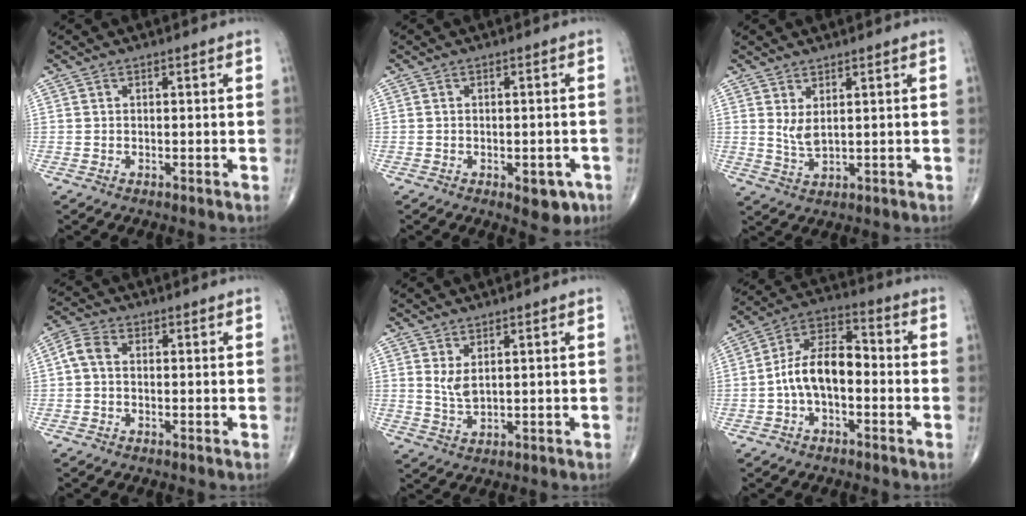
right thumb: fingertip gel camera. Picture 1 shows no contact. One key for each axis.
{"total": 5.0, "fx": -2.2, "fy": 2.5, "fz": 3.7, "tx": -0.024, "ty": 0.006, "tz": -0.020}
{"total": 3.4, "fx": 1.3, "fy": 1.1, "fz": 2.9, "tx": -0.056, "ty": -0.019, "tz": 0.032}
{"total": 3.7, "fx": 0.0, "fy": 2.5, "fz": 2.8, "tx": -0.059, "ty": 0.011, "tz": -0.008}
{"total": 3.1, "fx": 1.3, "fy": 1.1, "fz": 2.6, "tx": -0.051, "ty": -0.015, "tz": 0.031}
{"total": 10.7, "fx": -2.0, "fy": 5.8, "fz": 8.7, "tx": -0.146, "ty": 0.045, "tz": -0.047}